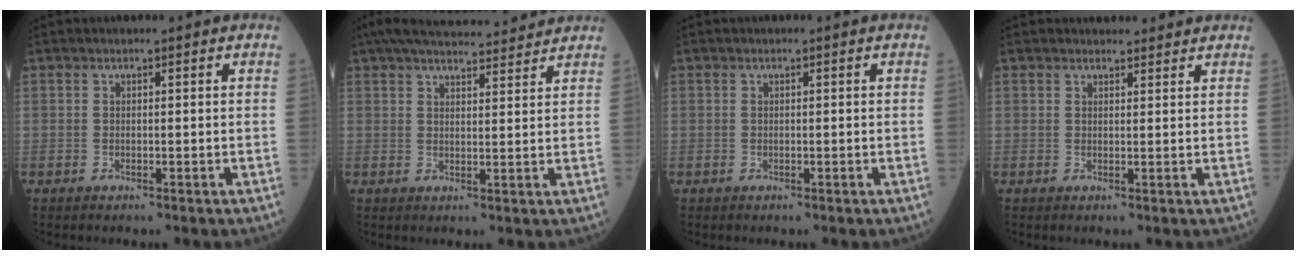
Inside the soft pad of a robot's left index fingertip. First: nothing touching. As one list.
[{"total": 14.6, "force": [13.4, 2.1, 5.3], "torque": [-0.083, 0.038, 0.190]}, {"total": 0.0}, {"total": 2.7, "force": [2.5, 0.9, 0.3], "torque": [-0.007, 0.009, 0.034]}]